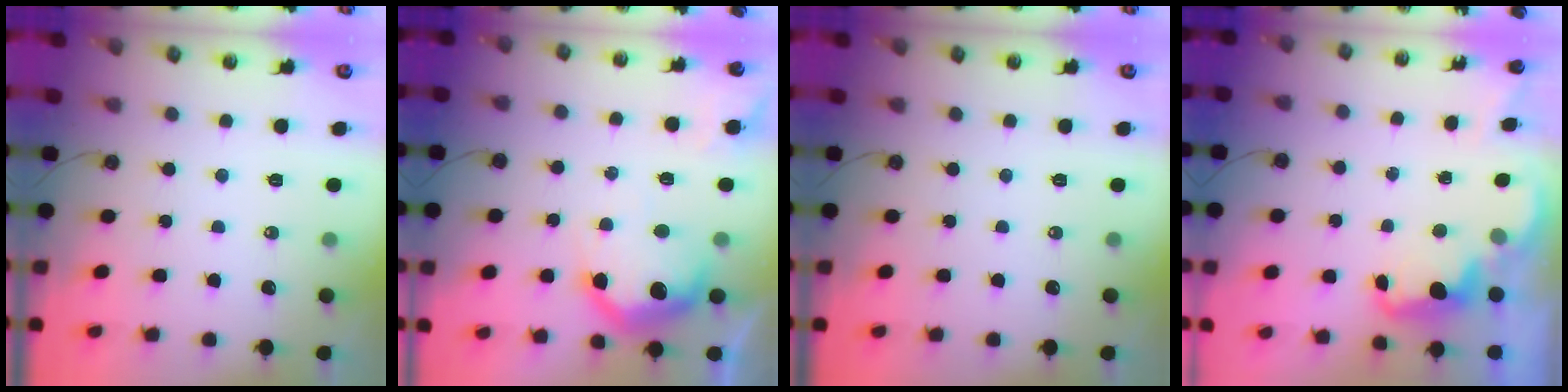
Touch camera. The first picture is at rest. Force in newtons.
{"total": 18.6, "press": 18.6, "slide": 1.4}
{"total": 0.0}
{"total": 2.3, "press": 2.2, "slide": 0.7}